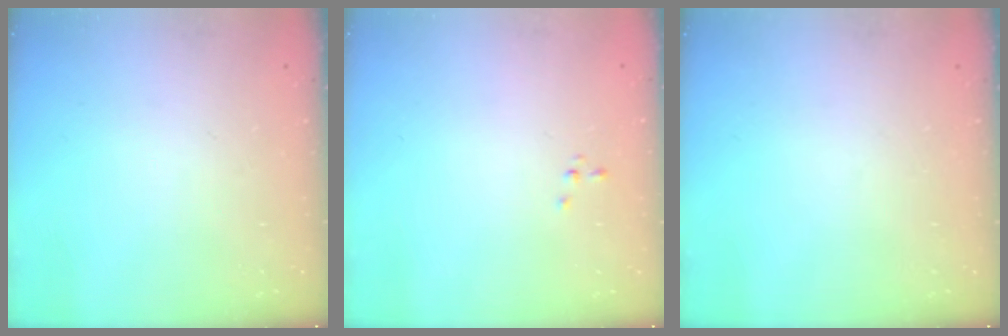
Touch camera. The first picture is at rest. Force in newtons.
{"total": 0.0}
{"total": 0.0}